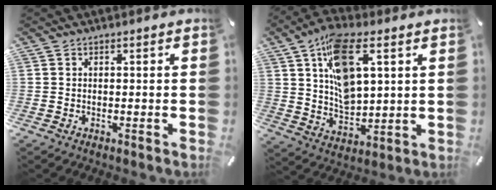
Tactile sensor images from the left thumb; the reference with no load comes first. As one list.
[{"total": 13.9, "force": [5.7, 7.5, 10.3], "torque": [-0.181, -0.007, 0.103]}]